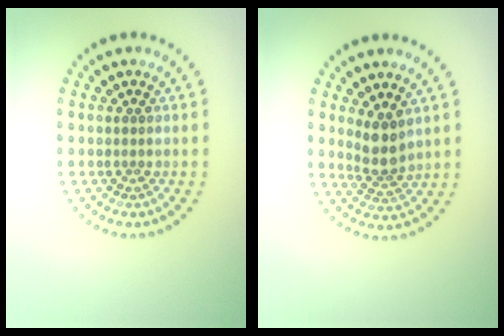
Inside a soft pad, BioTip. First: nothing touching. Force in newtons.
{"total": 2.7, "press": 2.2, "slide": 1.5}